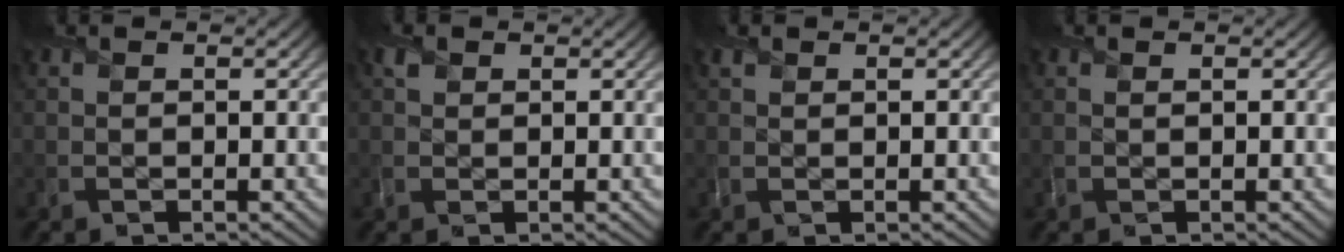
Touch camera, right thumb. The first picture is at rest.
{"total": 1.1, "force": [0.6, 0.9, 0.1], "torque": [-0.001, -0.001, 0.012]}
{"total": 0.5, "force": [0.4, 0.3, 0.0], "torque": [-0.005, -0.001, 0.010]}
{"total": 0.0}